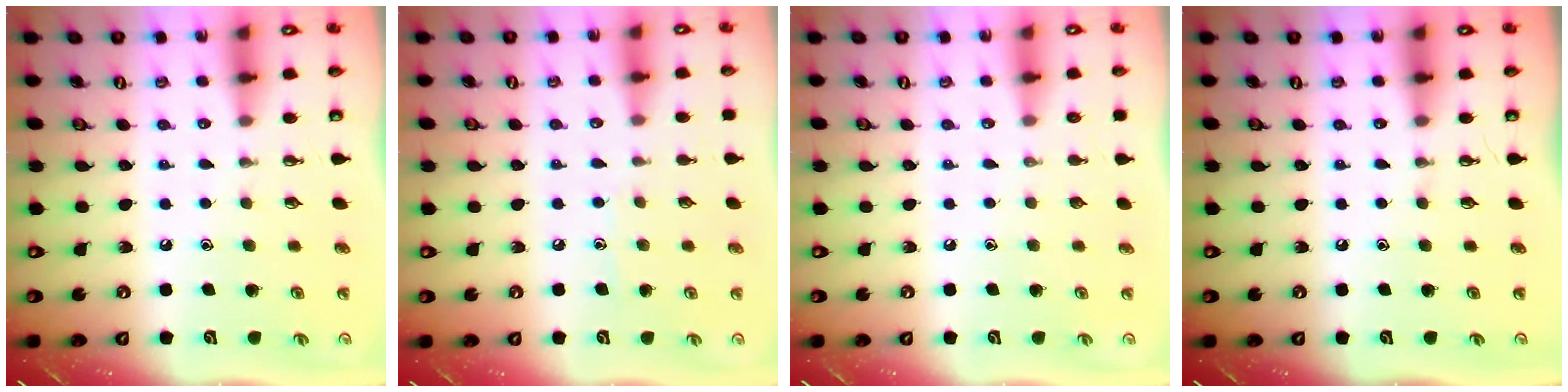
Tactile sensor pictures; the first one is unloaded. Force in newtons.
{"total": 4.6, "press": 4.6, "slide": 0.5}
{"total": 0.0}
{"total": 0.0}